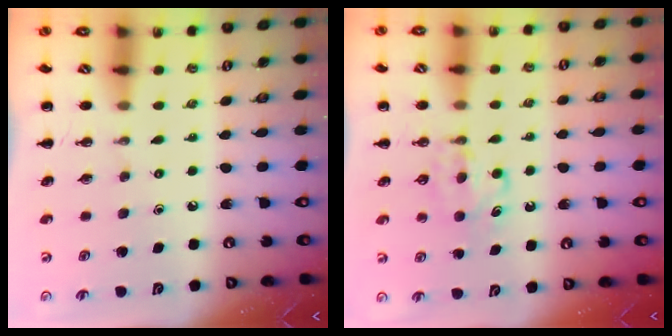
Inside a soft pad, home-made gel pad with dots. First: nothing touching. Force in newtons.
{"total": 6.3, "press": 6.0, "slide": 1.8}